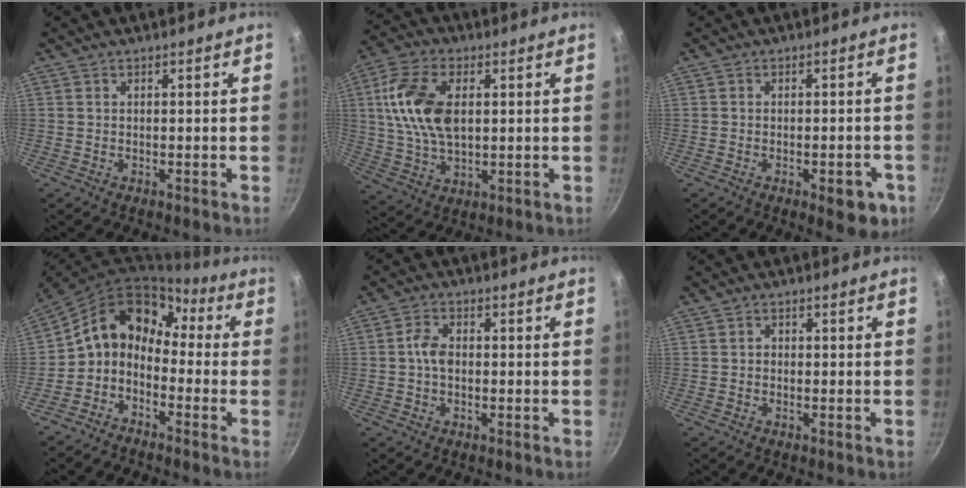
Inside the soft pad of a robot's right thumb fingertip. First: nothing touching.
{"total": 13.8, "force": [2.6, 8.1, 10.9], "torque": [-0.198, 0.001, 0.046]}
{"total": 6.6, "force": [-2.8, 3.0, 5.2], "torque": [-0.040, 0.015, -0.029]}
{"total": 12.3, "force": [-1.5, 9.5, 7.7], "torque": [-0.126, 0.073, -0.054]}
{"total": 3.8, "force": [-0.2, 2.6, 2.8], "torque": [-0.048, 0.012, -0.009]}
{"total": 0.9, "force": [-0.2, 0.8, 0.3], "torque": [-0.003, 0.003, -0.003]}